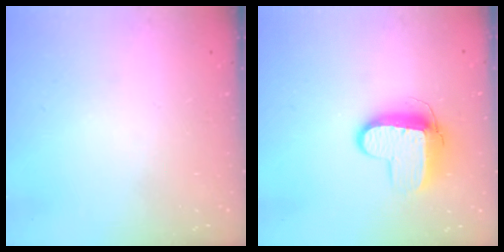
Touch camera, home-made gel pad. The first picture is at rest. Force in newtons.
{"total": 10.3, "press": 10.2, "slide": 1.0}